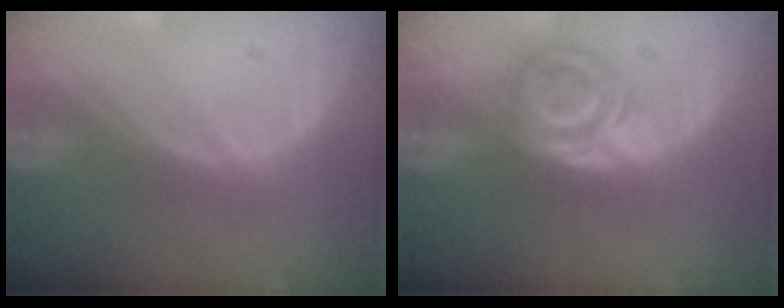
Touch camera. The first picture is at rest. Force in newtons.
{"total": 5.5, "press": 5.2, "slide": 1.8}